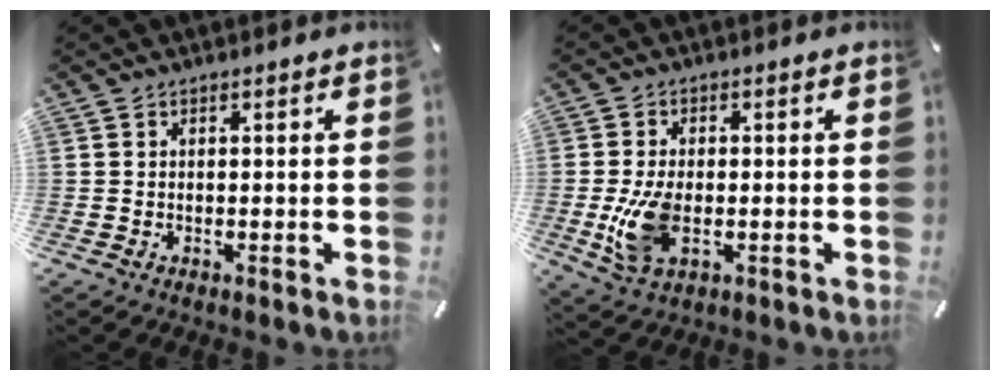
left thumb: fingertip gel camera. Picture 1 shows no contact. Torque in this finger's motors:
{"motor_torque": [0.23, 0.28, 0.42, -0.35, 0.07]}